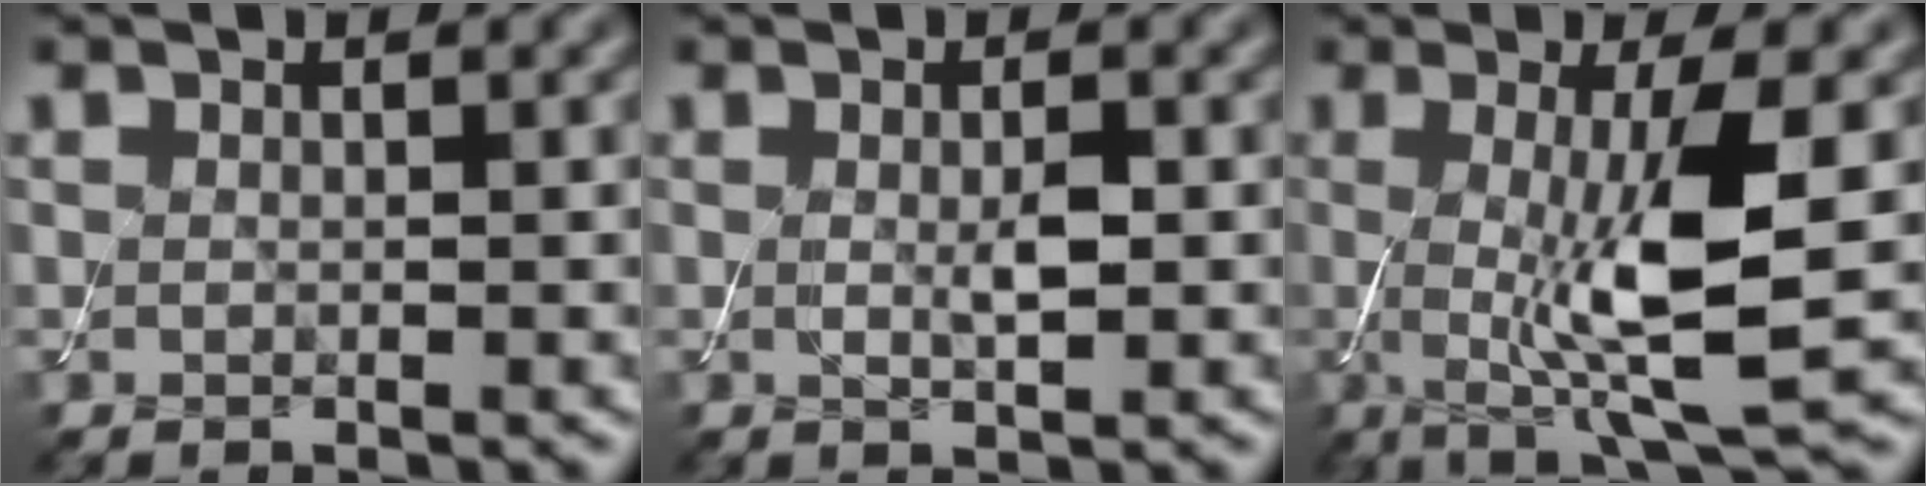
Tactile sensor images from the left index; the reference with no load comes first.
{"total": 1.8, "force": [0.1, 0.6, 1.8], "torque": [-0.034, -0.003, 0.002]}
{"total": 8.2, "force": [-0.2, 1.6, 8.0], "torque": [-0.125, -0.014, 0.002]}